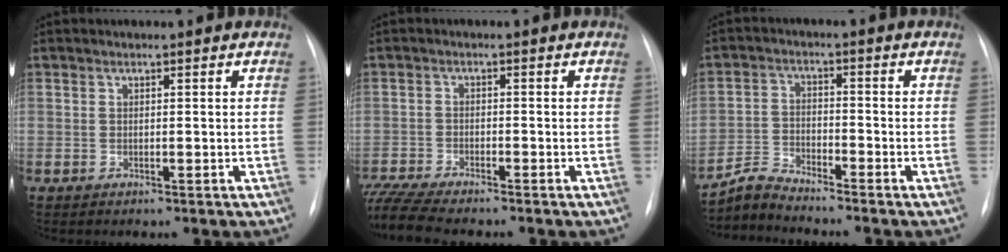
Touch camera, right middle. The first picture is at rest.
{"total": 9.1, "force": [-8.2, 0.7, 4.0], "torque": [-0.083, -0.015, -0.142]}
{"total": 4.4, "force": [-4.3, -0.5, -0.5], "torque": [0.002, -0.014, -0.083]}